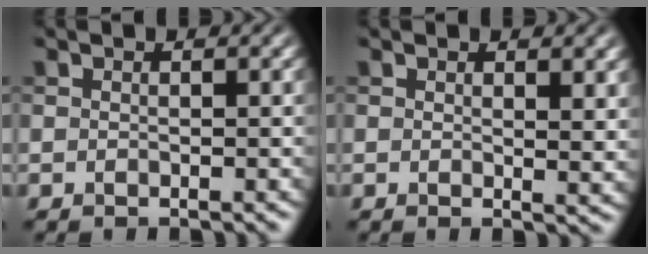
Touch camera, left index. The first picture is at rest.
{"total": 2.2, "force": [1.0, 0.7, 1.9], "torque": [-0.021, -0.007, 0.020]}